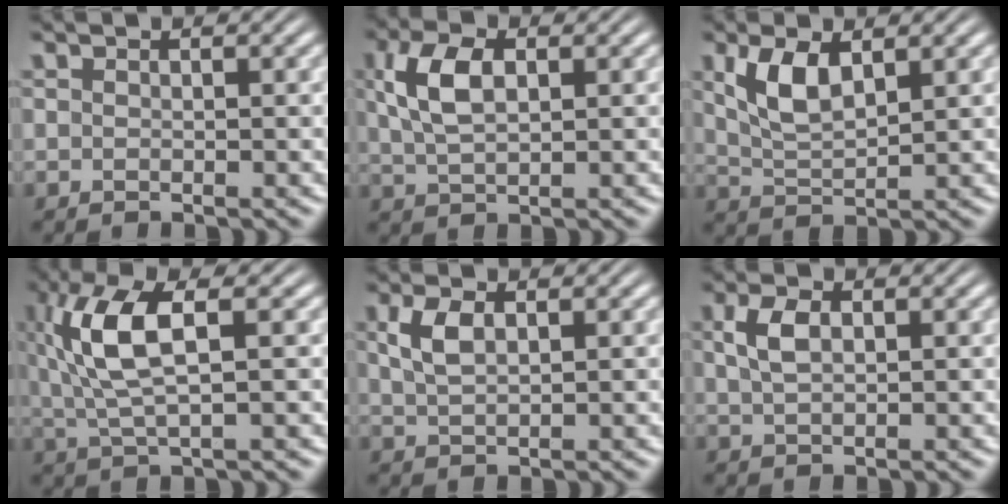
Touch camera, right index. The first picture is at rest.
{"total": 4.1, "force": [0.9, 2.2, 3.4], "torque": [-0.075, 0.000, 0.022]}
{"total": 4.0, "force": [1.2, 2.2, 3.1], "torque": [-0.074, -0.012, 0.030]}
{"total": 6.8, "force": [1.3, 2.9, 6.0], "torque": [-0.137, -0.004, 0.034]}
{"total": 2.3, "force": [0.7, 1.1, 1.9], "torque": [-0.041, -0.005, 0.022]}
{"total": 2.3, "force": [0.6, 1.1, 1.9], "torque": [-0.037, -0.002, 0.015]}